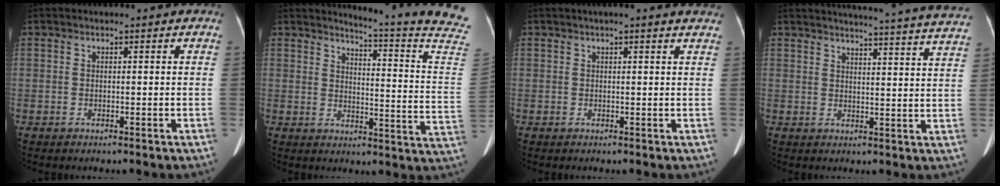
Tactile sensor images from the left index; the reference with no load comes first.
{"total": 17.4, "force": [16.5, -2.5, 5.2], "torque": [-0.083, -0.152, 0.173]}
{"total": 4.2, "force": [3.6, 0.4, 2.1], "torque": [-0.025, 0.021, 0.029]}
{"total": 23.8, "force": [22.8, -0.7, 6.9], "torque": [-0.096, -0.079, 0.255]}